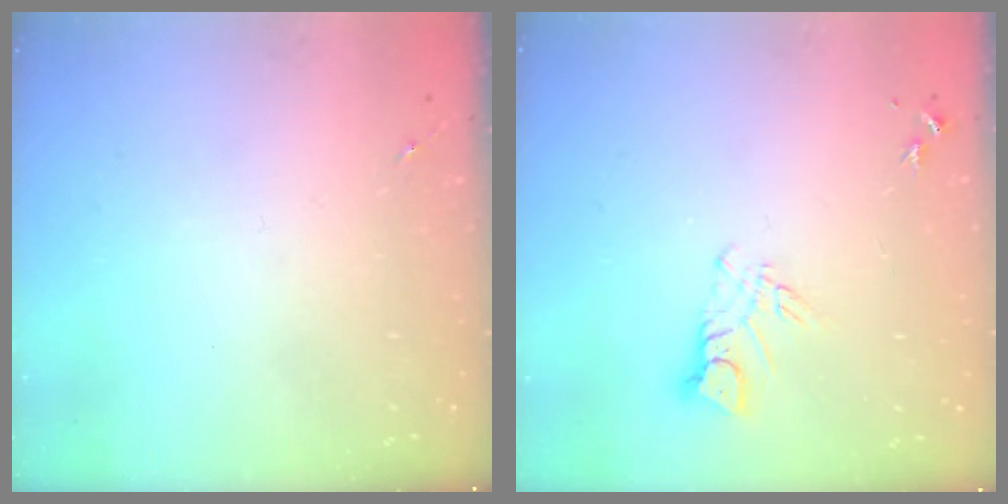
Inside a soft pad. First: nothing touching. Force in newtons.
{"total": 6.1, "press": 6.0, "slide": 0.6}